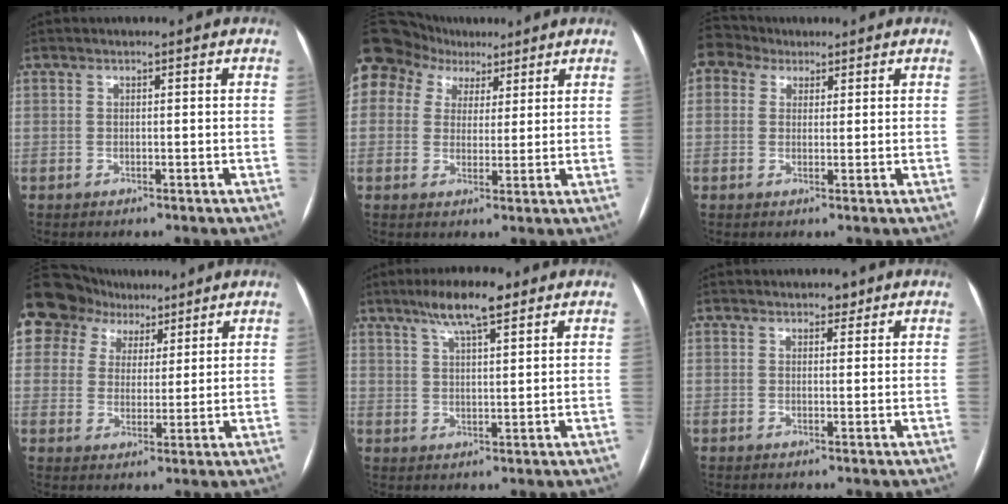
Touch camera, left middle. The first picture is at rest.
{"total": 18.4, "force": [10.3, 14.1, 6.0], "torque": [-0.198, 0.076, 0.191]}
{"total": 3.8, "force": [2.9, 2.5, 0.0], "torque": [-0.007, 0.022, 0.053]}
{"total": 15.2, "force": [9.7, 11.1, 3.8], "torque": [-0.116, 0.048, 0.177]}
{"total": 7.6, "force": [5.2, 1.3, 5.5], "torque": [-0.102, 0.012, 0.088]}
{"total": 1.8, "force": [1.3, 0.9, 0.8], "torque": [-0.012, 0.004, 0.016]}